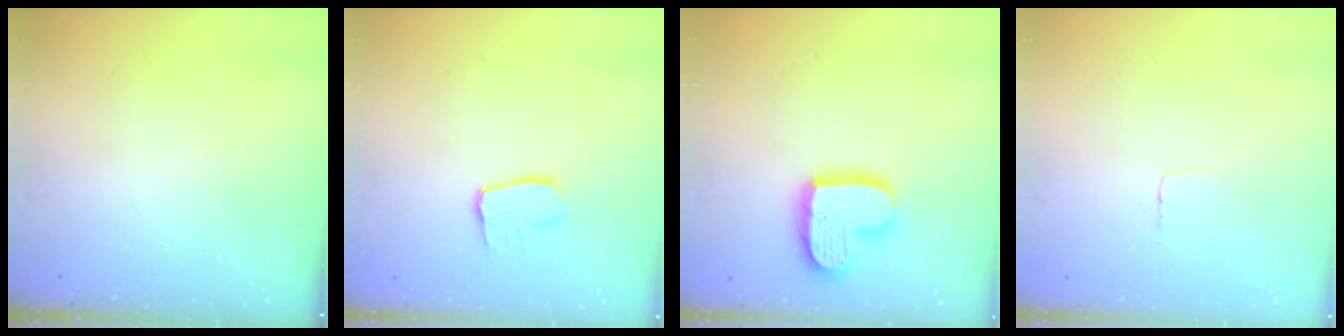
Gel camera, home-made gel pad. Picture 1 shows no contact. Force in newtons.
{"total": 8.3, "press": 8.3, "slide": 0.7}
{"total": 15.5, "press": 15.4, "slide": 1.2}
{"total": 2.4, "press": 2.4, "slide": 0.1}